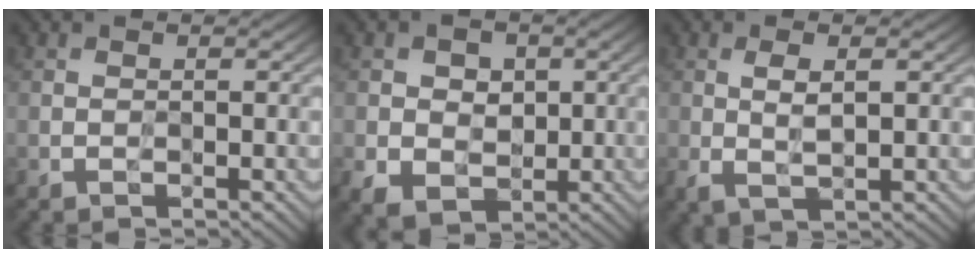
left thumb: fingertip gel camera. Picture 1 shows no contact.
{"total": 5.5, "force": [0.1, 4.6, 3.0], "torque": [-0.056, -0.005, -0.003]}
{"total": 3.3, "force": [0.7, 1.2, 3.0], "torque": [-0.065, -0.002, 0.017]}